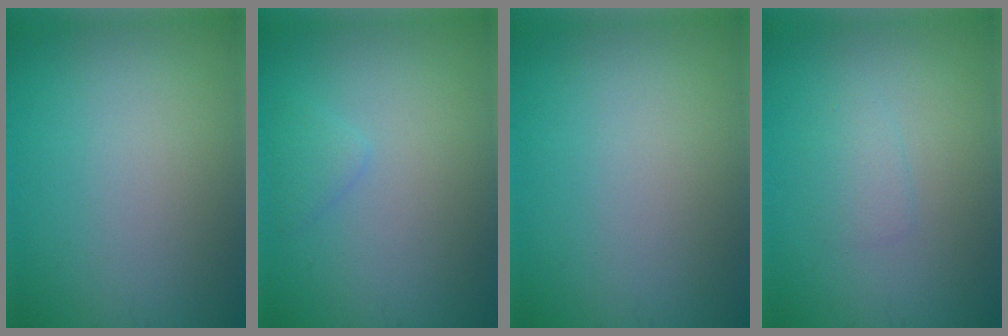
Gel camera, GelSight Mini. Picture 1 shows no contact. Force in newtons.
{"total": 1.2, "press": 1.1, "slide": 0.1}
{"total": 0.0}
{"total": 1.4, "press": 1.4, "slide": 0.1}